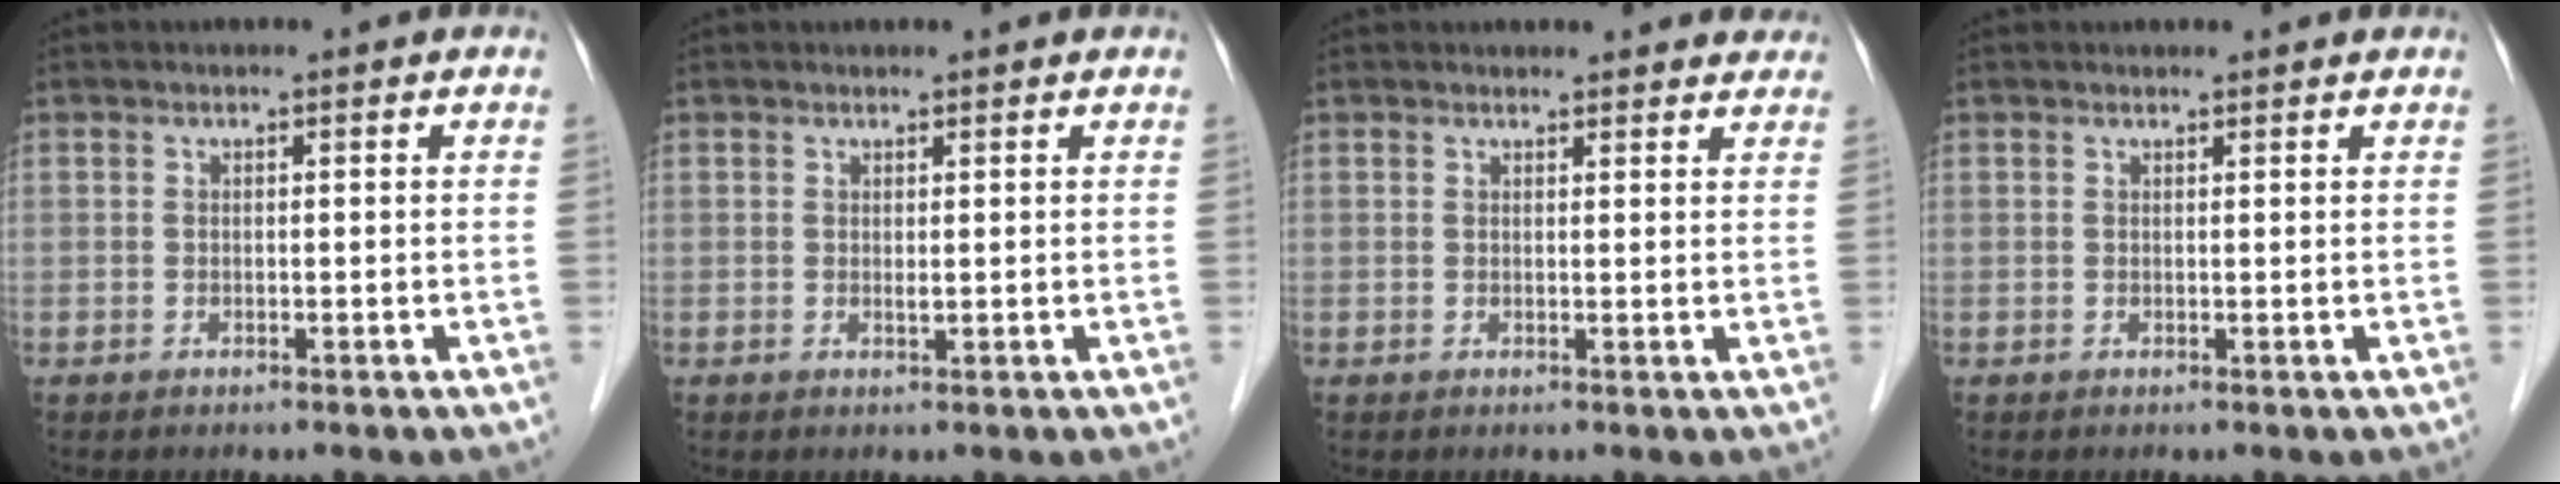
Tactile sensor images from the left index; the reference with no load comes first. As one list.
[{"total": 1.5, "force": [1.1, 0.7, 0.8], "torque": [-0.009, -0.003, 0.017]}, {"total": 7.4, "force": [6.9, 2.6, 1.1], "torque": [0.019, 0.009, 0.061]}, {"total": 2.2, "force": [2.1, 0.7, 0.4], "torque": [0.004, 0.012, 0.026]}]